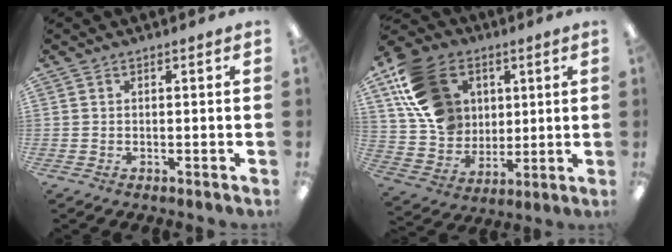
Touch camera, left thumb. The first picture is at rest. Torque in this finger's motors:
{"motor_torque": [1.63, 2.96, 0.81, 0.65, 0.43]}